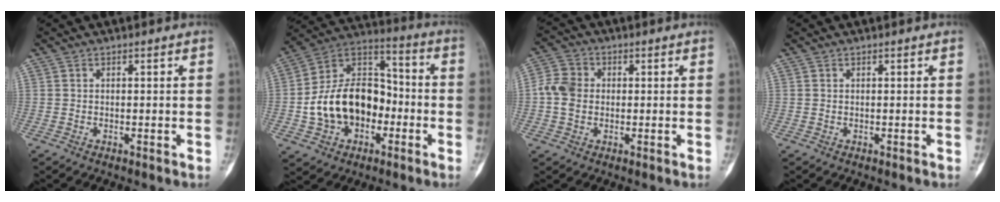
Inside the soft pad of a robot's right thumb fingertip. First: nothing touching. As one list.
[{"total": 18.2, "force": [-3.7, 13.1, 12.1], "torque": [-0.177, 0.050, -0.066]}, {"total": 5.9, "force": [-0.2, 4.9, 3.3], "torque": [-0.060, 0.014, -0.013]}, {"total": 0.0}]